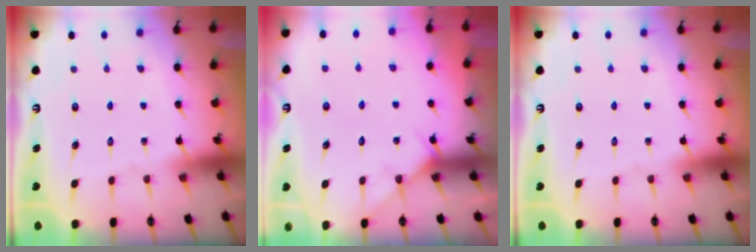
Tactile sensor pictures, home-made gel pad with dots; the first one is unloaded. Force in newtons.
{"total": 5.4, "press": 5.4, "slide": 0.3}
{"total": 0.0}